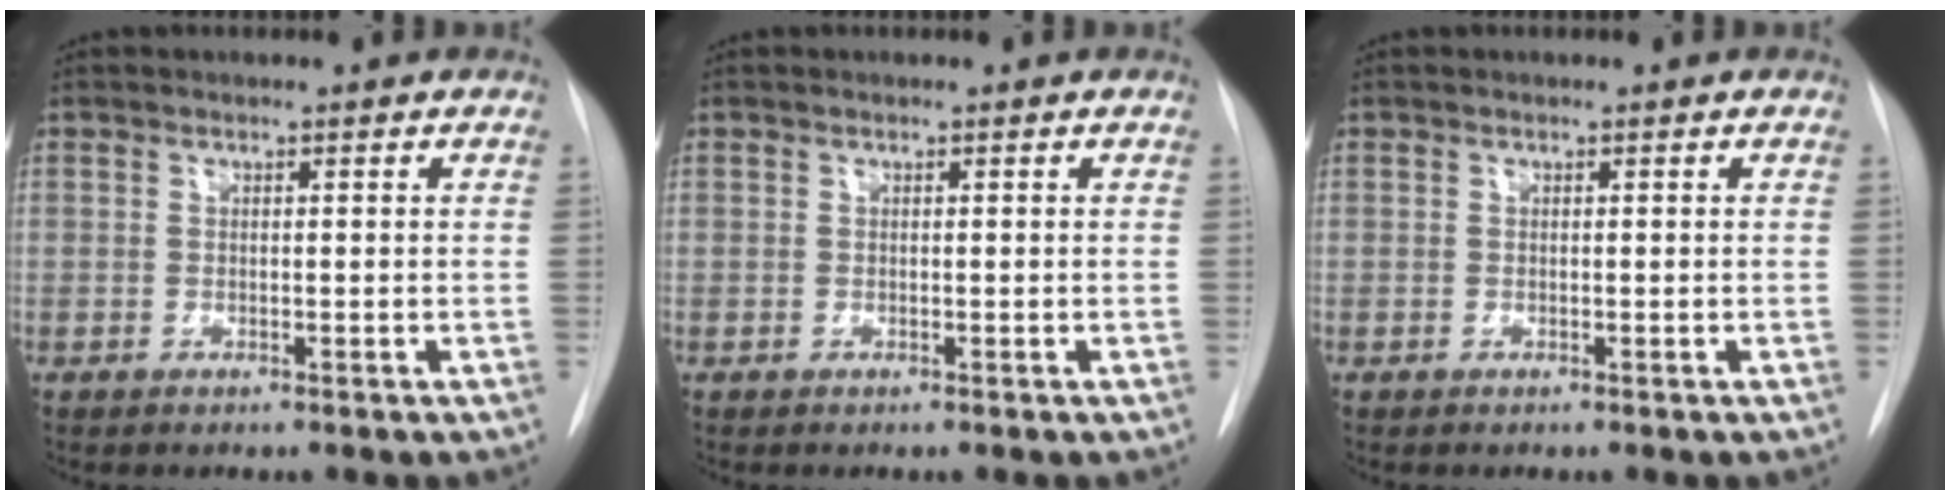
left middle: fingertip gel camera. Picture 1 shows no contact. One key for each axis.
{"total": 0.0}
{"total": 0.0}